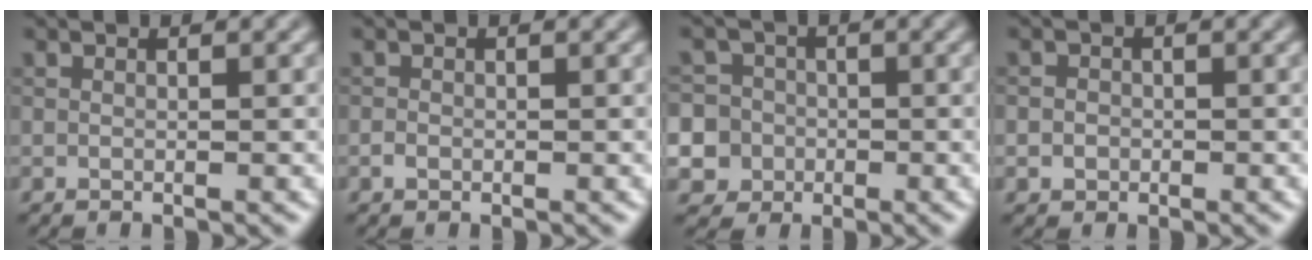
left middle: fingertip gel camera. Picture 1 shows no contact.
{"total": 0.7, "force": [-0.3, 0.5, 0.3], "torque": [-0.004, -0.001, -0.006]}
{"total": 9.9, "force": [-2.5, 9.3, 2.2], "torque": [-0.064, 0.004, -0.065]}
{"total": 1.4, "force": [-0.2, 1.3, 0.4], "torque": [0.008, -0.001, -0.008]}